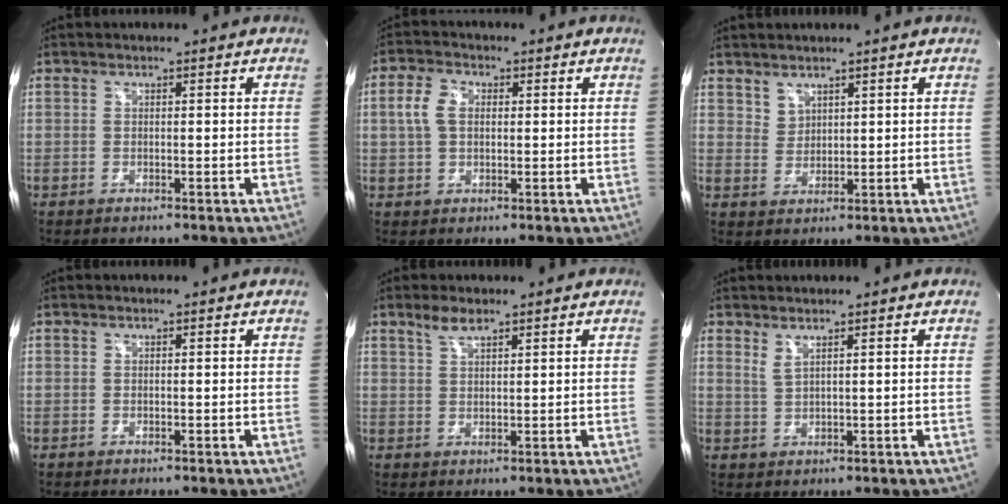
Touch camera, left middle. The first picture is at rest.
{"total": 4.5, "force": [0.7, 2.9, 3.3], "torque": [-0.085, 0.018, 0.016]}
{"total": 2.3, "force": [1.9, 1.3, 0.3], "torque": [0.000, -0.001, 0.041]}
{"total": 0.0}
{"total": 2.8, "force": [2.2, 0.7, 1.6], "torque": [-0.037, 0.005, 0.045]}
{"total": 1.8, "force": [1.4, -0.1, 1.1], "torque": [-0.029, -0.008, 0.035]}